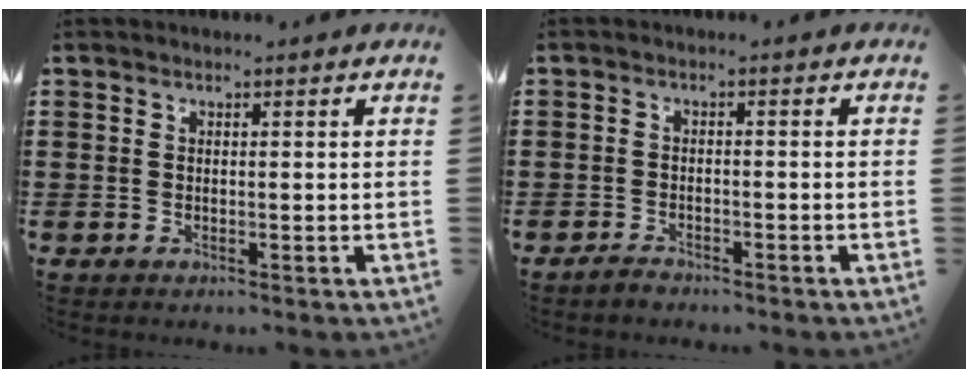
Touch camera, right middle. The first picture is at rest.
{"total": 1.6, "force": [-1.5, 0.5, 0.2], "torque": [-0.008, 0.001, -0.031]}